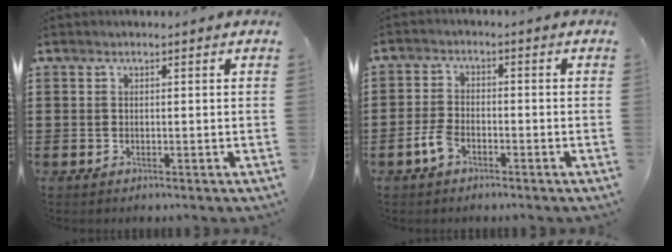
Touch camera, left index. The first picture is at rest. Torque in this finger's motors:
{"motor_torque": [0.51, 0.23, 0.24, 0.06]}